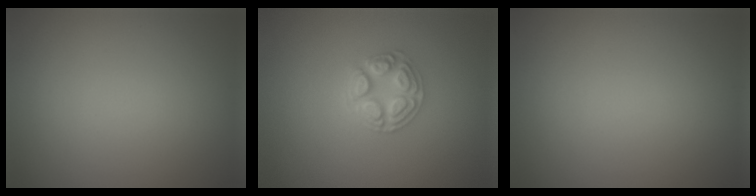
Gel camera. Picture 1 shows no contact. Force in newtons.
{"total": 2.8, "press": 2.7, "slide": 0.9}
{"total": 0.0}